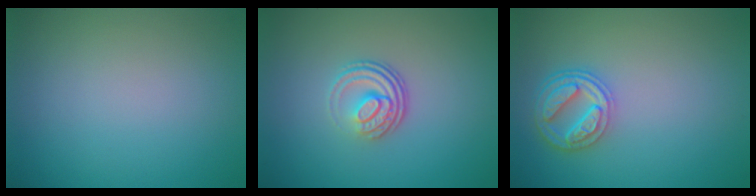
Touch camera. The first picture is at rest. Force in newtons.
{"total": 3.6, "press": 2.4, "slide": 2.6}
{"total": 4.3, "press": 3.6, "slide": 2.3}